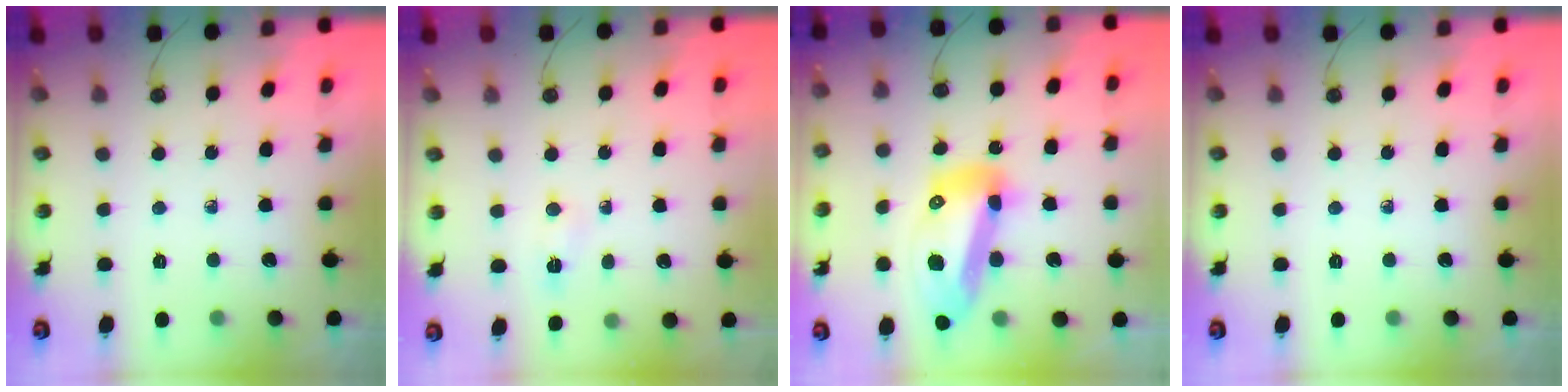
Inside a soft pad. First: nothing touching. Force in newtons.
{"total": 2.5, "press": 2.5, "slide": 0.3}
{"total": 17.9, "press": 17.8, "slide": 2.1}
{"total": 0.0}